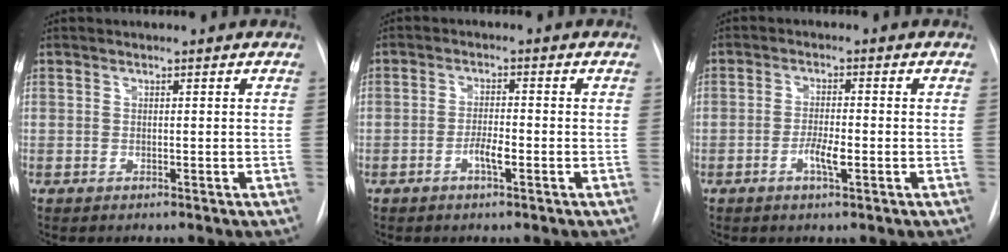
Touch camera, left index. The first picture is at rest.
{"total": 2.8, "force": [-1.3, 0.4, 2.4], "torque": [-0.043, 0.002, -0.023]}
{"total": 3.5, "force": [-1.4, 0.6, 3.2], "torque": [-0.060, 0.000, -0.025]}